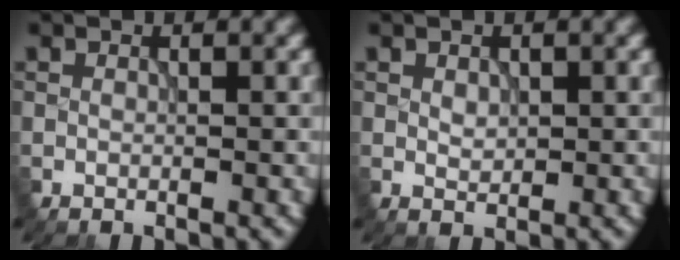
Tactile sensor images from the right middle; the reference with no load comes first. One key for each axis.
{"total": 1.2, "fx": 0.3, "fy": 0.9, "fz": 0.7, "tx": -0.012, "ty": -0.001, "tz": 0.007}